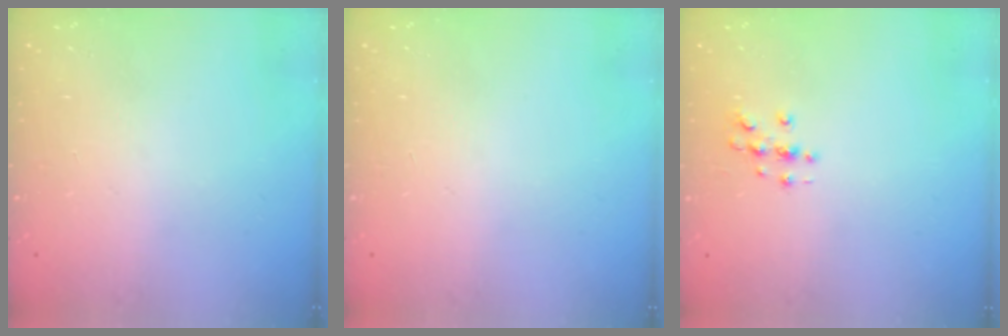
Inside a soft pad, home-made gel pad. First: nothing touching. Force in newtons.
{"total": 0.0}
{"total": 3.0, "press": 3.0, "slide": 0.3}